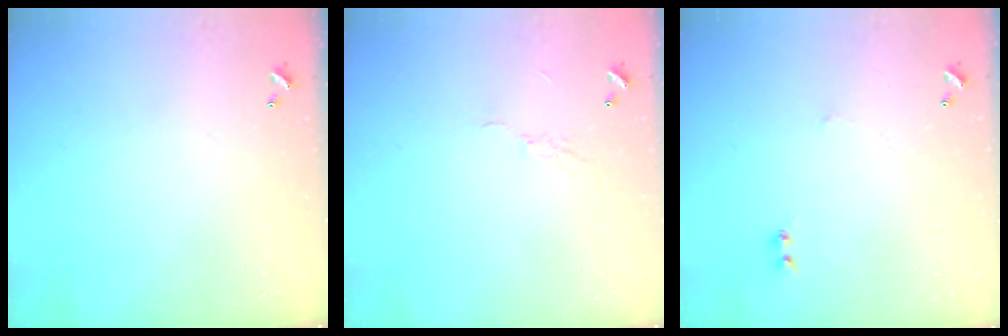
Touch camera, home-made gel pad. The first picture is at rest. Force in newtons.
{"total": 5.6, "press": 5.6, "slide": 0.7}
{"total": 2.9, "press": 2.9, "slide": 0.4}